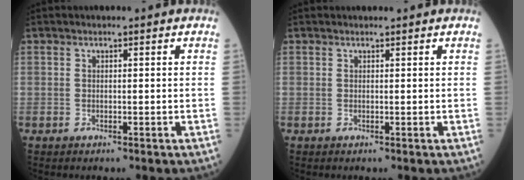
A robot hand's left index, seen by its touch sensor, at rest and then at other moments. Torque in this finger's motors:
{"motor_torque": [0.31, 0.02, -0.03, -0.01]}